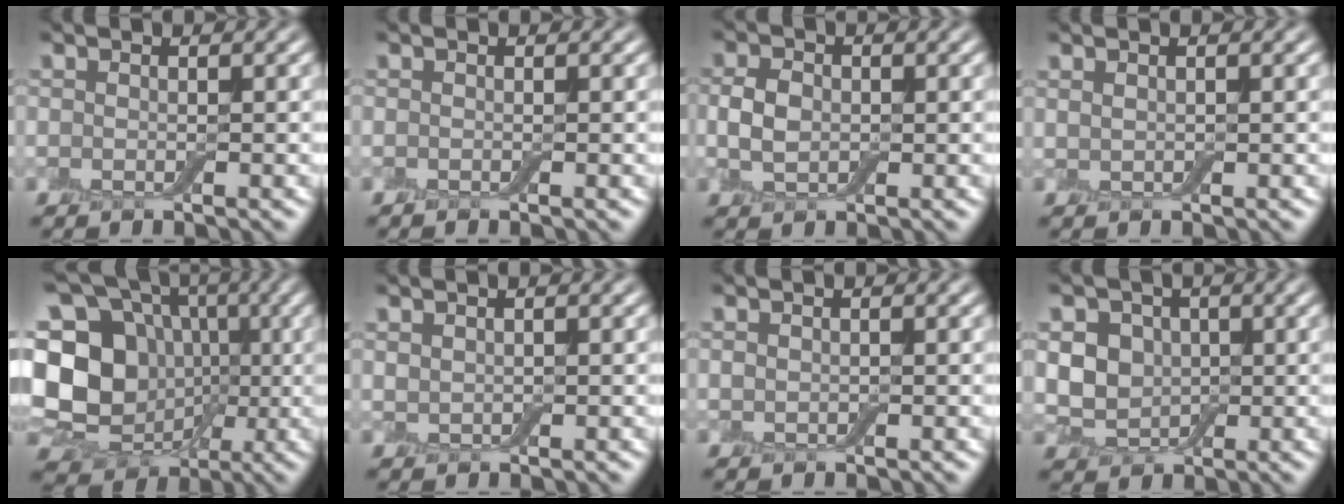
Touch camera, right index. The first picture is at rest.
{"total": 0.0}
{"total": 2.6, "force": [0.1, 1.9, 1.7], "torque": [-0.038, 0.003, -0.002]}
{"total": 0.7, "force": [0.5, 0.2, 0.4], "torque": [-0.011, 0.003, 0.010]}
{"total": 17.7, "force": [-0.3, 15.5, 8.6], "torque": [-0.213, 0.030, -0.027]}
{"total": 0.9, "force": [0.6, 0.4, 0.5], "torque": [-0.012, 0.002, 0.014]}
{"total": 0.6, "force": [0.3, 0.3, 0.4], "torque": [-0.009, 0.003, 0.004]}
{"total": 5.7, "force": [0.9, 4.8, 3.0], "torque": [-0.046, 0.019, -0.005]}